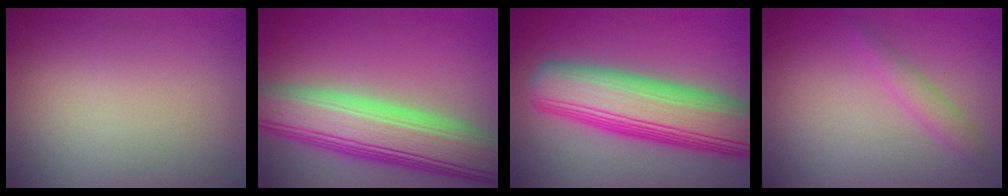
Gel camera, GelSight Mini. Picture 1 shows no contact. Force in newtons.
{"total": 9.9, "press": 9.9, "slide": 0.5}
{"total": 10.8, "press": 10.8, "slide": 0.4}
{"total": 1.6, "press": 1.6, "slide": 0.1}